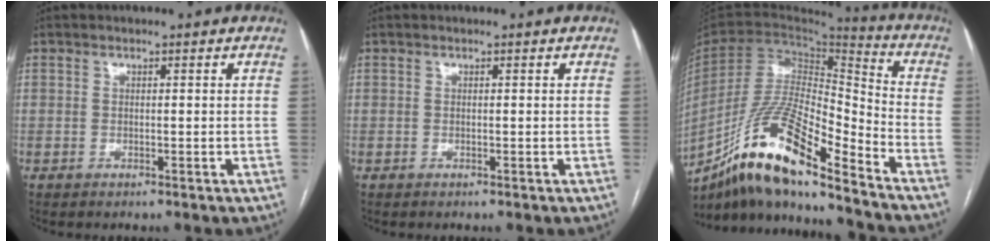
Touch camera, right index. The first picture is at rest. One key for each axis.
{"total": 0.0}
{"total": 19.9, "fx": -14.5, "fy": 2.5, "fz": 13.4, "tx": -0.268, "ty": -0.012, "tz": -0.267}